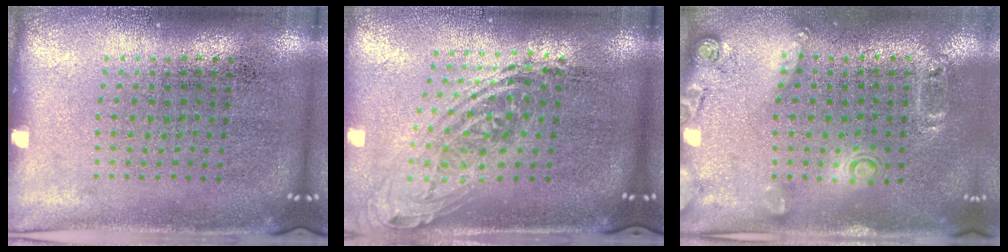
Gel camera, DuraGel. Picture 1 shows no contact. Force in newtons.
{"total": 2.1, "press": 1.6, "slide": 1.4}
{"total": 1.8, "press": 1.2, "slide": 1.3}